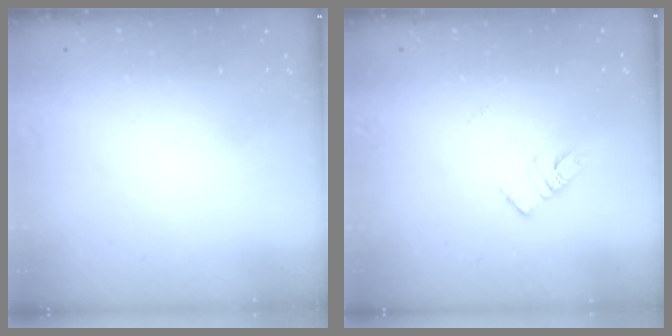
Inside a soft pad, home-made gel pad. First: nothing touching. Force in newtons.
{"total": 5.5, "press": 5.4, "slide": 0.5}